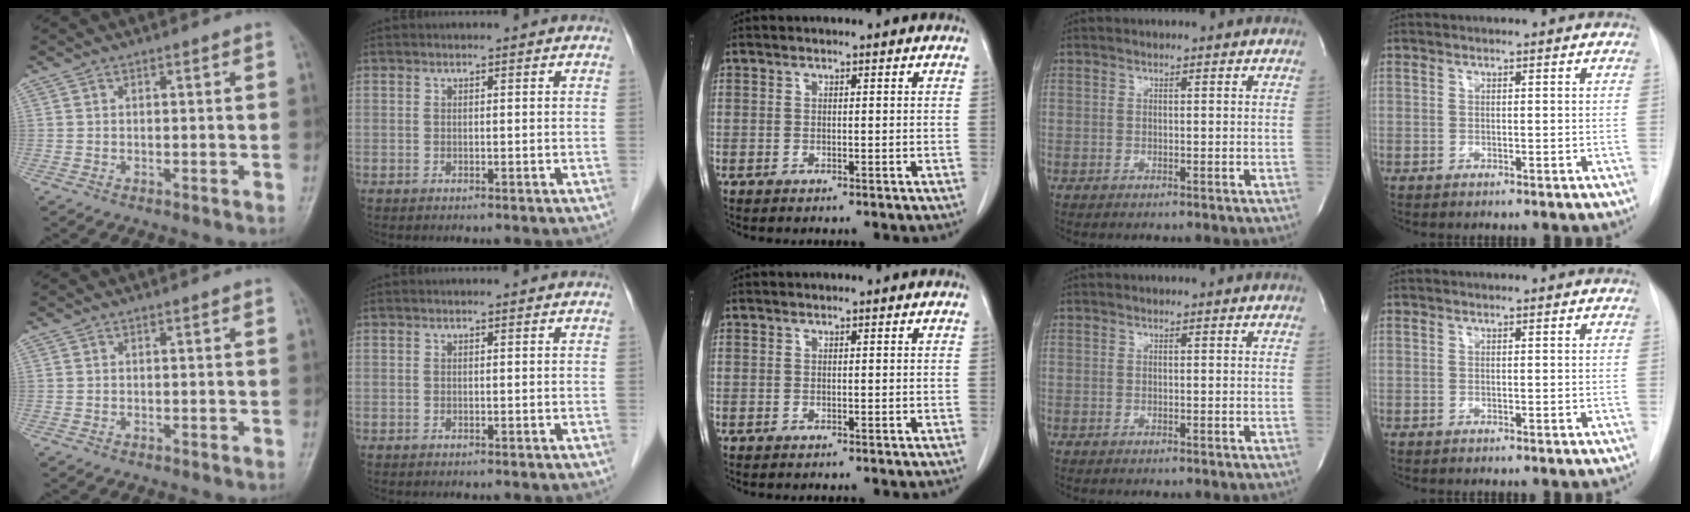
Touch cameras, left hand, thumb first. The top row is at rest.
{}